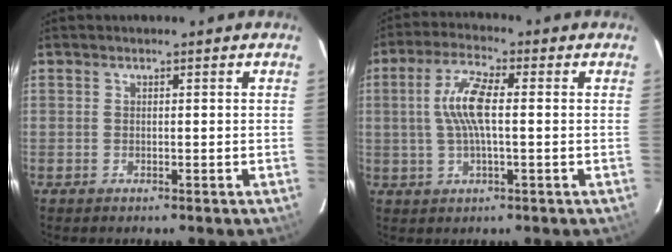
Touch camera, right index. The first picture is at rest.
{"total": 8.2, "force": [0.5, 2.1, 7.9], "torque": [-0.157, 0.010, 0.010]}